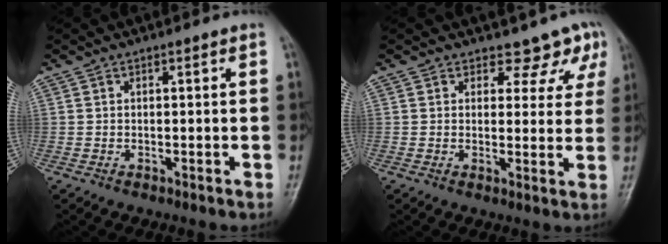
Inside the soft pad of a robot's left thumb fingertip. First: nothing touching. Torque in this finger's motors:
{"motor_torque": [-0.07, 0.00, -0.15, -0.15, 0.03]}